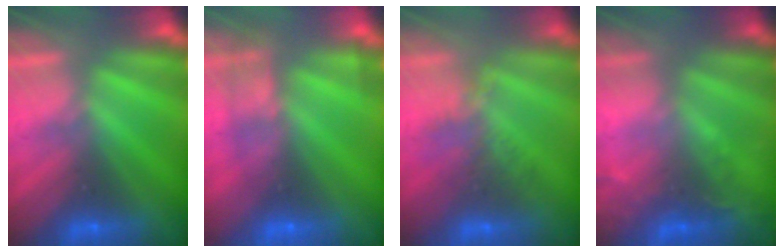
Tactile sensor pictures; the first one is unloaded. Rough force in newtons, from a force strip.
{"total": 2.4}
{"total": 2.4}
{"total": 2.2}